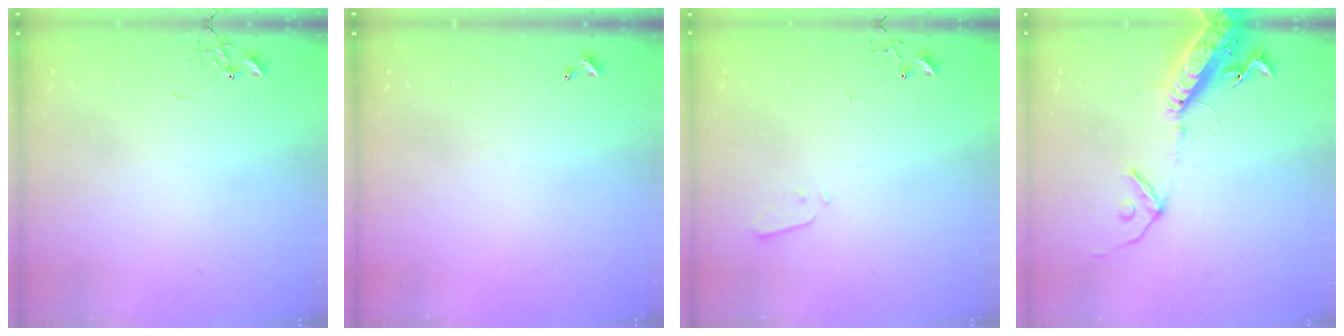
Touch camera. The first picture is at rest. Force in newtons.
{"total": 0.0}
{"total": 3.2, "press": 3.1, "slide": 0.7}
{"total": 16.3, "press": 15.8, "slide": 4.0}